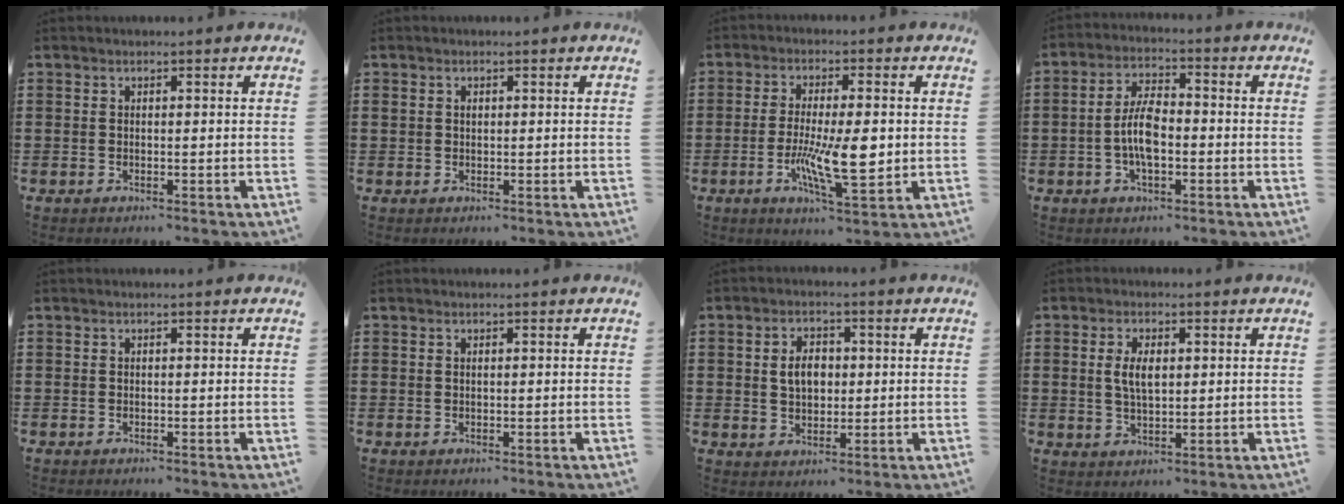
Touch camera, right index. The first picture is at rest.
{"total": 0.8, "force": [0.3, 0.6, 0.3], "torque": [-0.008, 0.003, 0.006]}
{"total": 10.7, "force": [-1.5, 3.2, 10.1], "torque": [-0.180, -0.015, -0.021]}
{"total": 6.7, "force": [-1.3, 2.8, 6.0], "torque": [-0.141, -0.007, -0.032]}
{"total": 0.0}
{"total": 0.0}
{"total": 4.2, "force": [0.4, 2.9, 3.0], "torque": [-0.050, 0.005, 0.000]}
{"total": 4.2, "force": [0.6, 2.0, 3.7], "torque": [-0.074, 0.008, 0.009]}